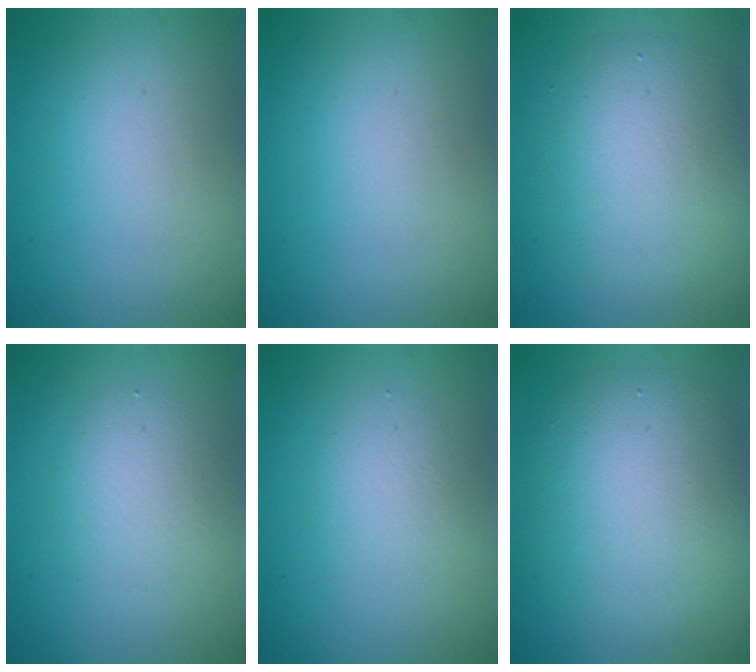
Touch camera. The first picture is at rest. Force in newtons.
{"total": 0.0}
{"total": 5.1, "press": 5.1, "slide": 0.5}
{"total": 2.3, "press": 2.3, "slide": 0.0}
{"total": 2.0, "press": 1.9, "slide": 0.2}
{"total": 6.6, "press": 6.5, "slide": 0.7}